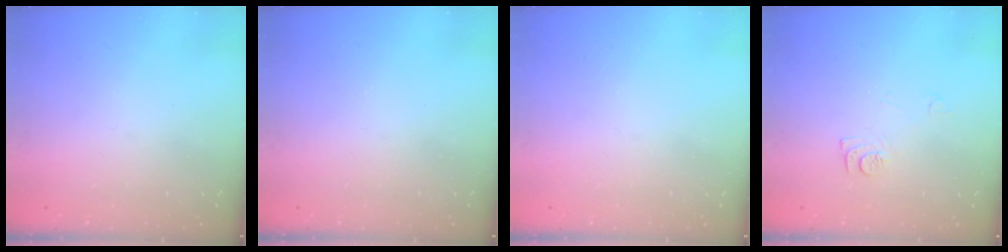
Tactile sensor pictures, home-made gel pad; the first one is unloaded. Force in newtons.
{"total": 1.8, "press": 1.8, "slide": 0.4}
{"total": 0.0}
{"total": 7.7, "press": 7.7, "slide": 0.8}